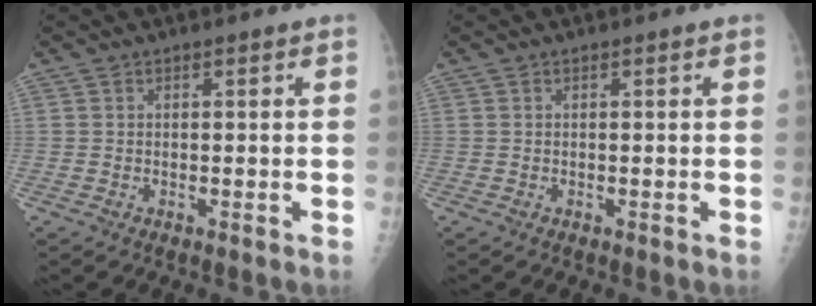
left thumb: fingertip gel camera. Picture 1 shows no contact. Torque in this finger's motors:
{"motor_torque": [0.00, 0.00, -0.09, -0.09, 0.00]}